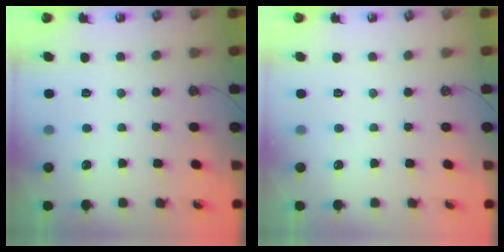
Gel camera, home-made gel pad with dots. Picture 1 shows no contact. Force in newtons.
{"total": 0.0}